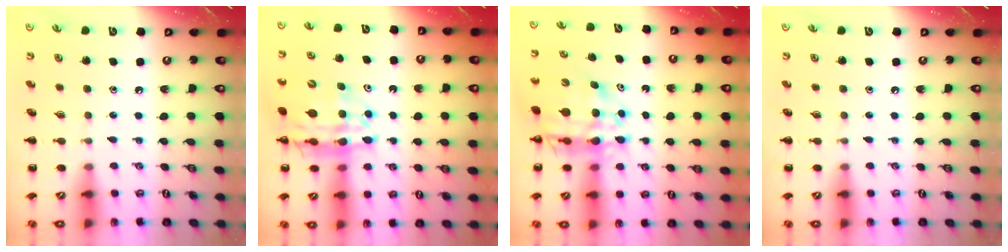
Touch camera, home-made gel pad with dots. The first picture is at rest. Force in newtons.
{"total": 16.5, "press": 16.0, "slide": 4.0}
{"total": 14.7, "press": 14.1, "slide": 4.1}
{"total": 0.0}